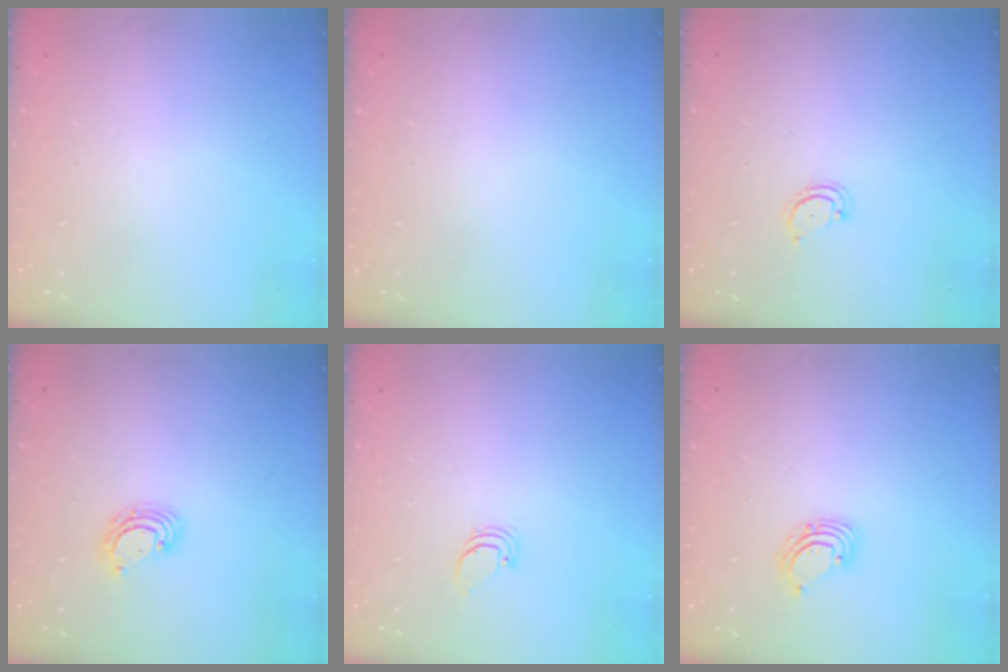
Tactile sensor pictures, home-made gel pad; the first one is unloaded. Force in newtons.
{"total": 0.0}
{"total": 2.3, "press": 2.3, "slide": 0.2}
{"total": 4.6, "press": 4.6, "slide": 0.2}
{"total": 0.9, "press": 0.9, "slide": 0.1}
{"total": 2.2, "press": 2.2, "slide": 0.2}